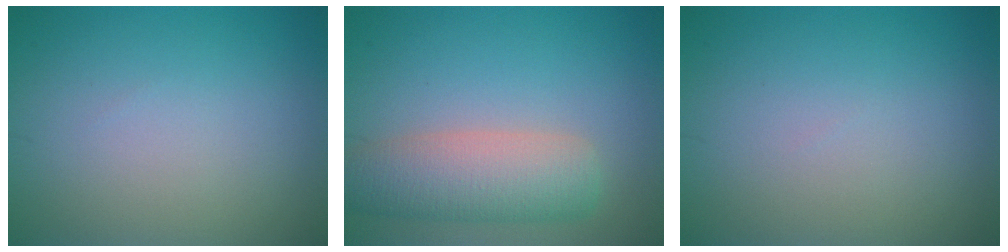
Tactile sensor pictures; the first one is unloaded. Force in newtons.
{"total": 5.8, "press": 5.8, "slide": 0.3}
{"total": 0.0}